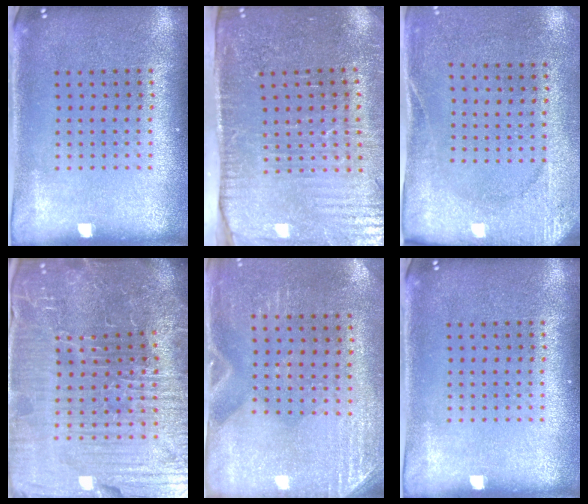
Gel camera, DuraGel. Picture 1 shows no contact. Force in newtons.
{"total": 4.3, "press": 3.7, "slide": 2.1}
{"total": 2.6, "press": 2.2, "slide": 1.4}
{"total": 6.9, "press": 6.3, "slide": 2.9}
{"total": 2.8, "press": 2.5, "slide": 1.3}
{"total": 0.0}